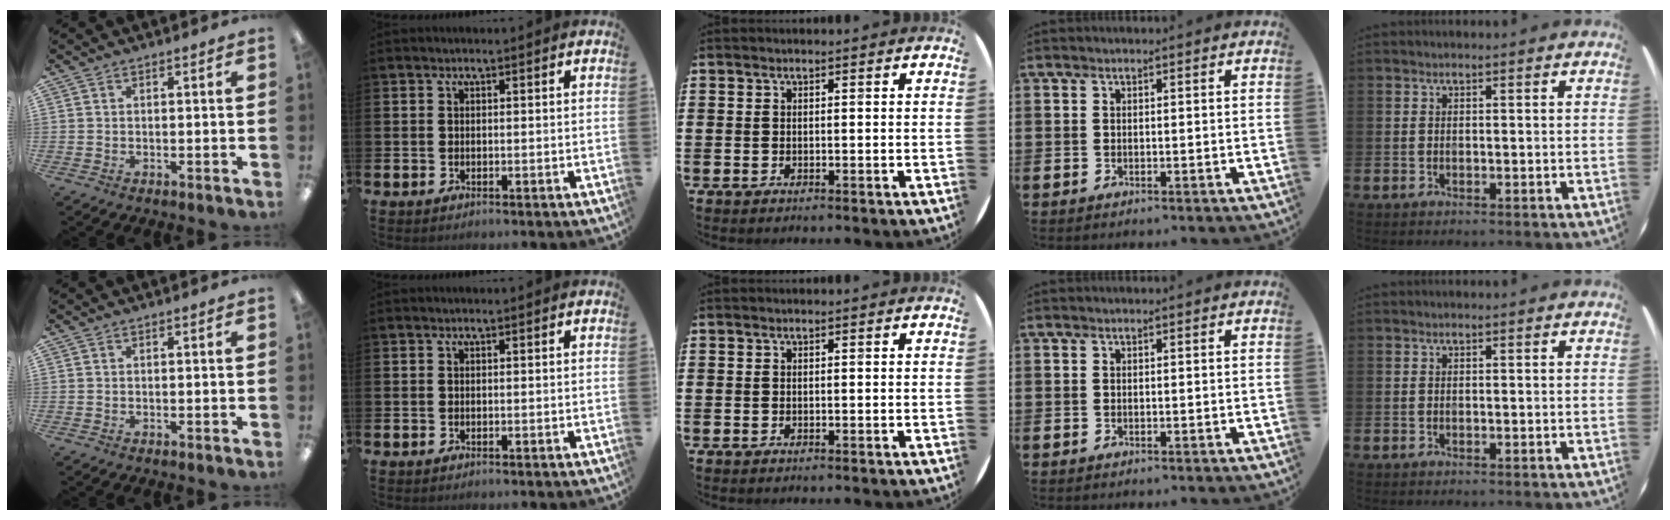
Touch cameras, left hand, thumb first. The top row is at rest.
{}